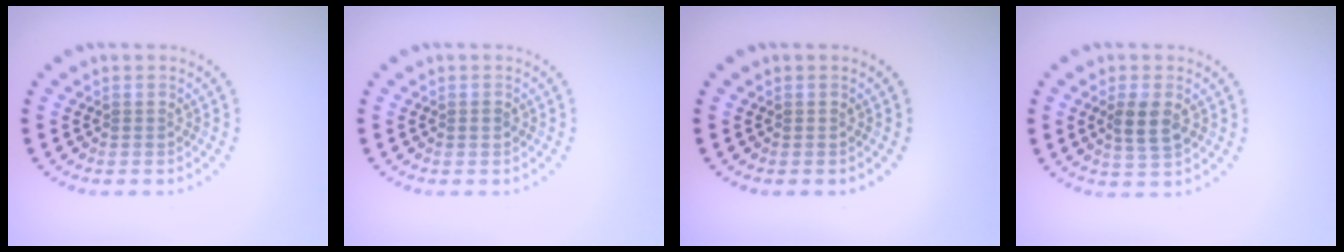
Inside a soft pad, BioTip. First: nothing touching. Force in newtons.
{"total": 0.7, "press": 0.7, "slide": 0.1}
{"total": 0.0}
{"total": 3.0, "press": 2.9, "slide": 0.7}